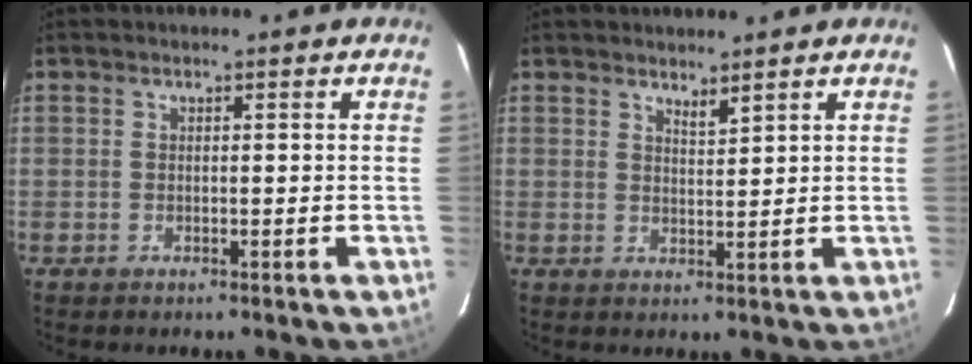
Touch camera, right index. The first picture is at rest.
{"total": 1.9, "force": [1.7, 0.2, 0.9], "torque": [-0.015, -0.002, 0.029]}